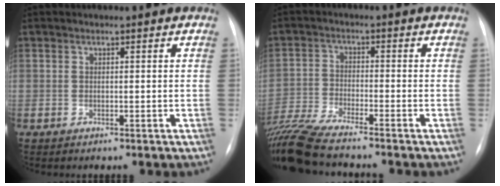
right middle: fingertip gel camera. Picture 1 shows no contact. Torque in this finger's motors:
{"motor_torque": [0.99, -1.15, 0.48, 0.21]}